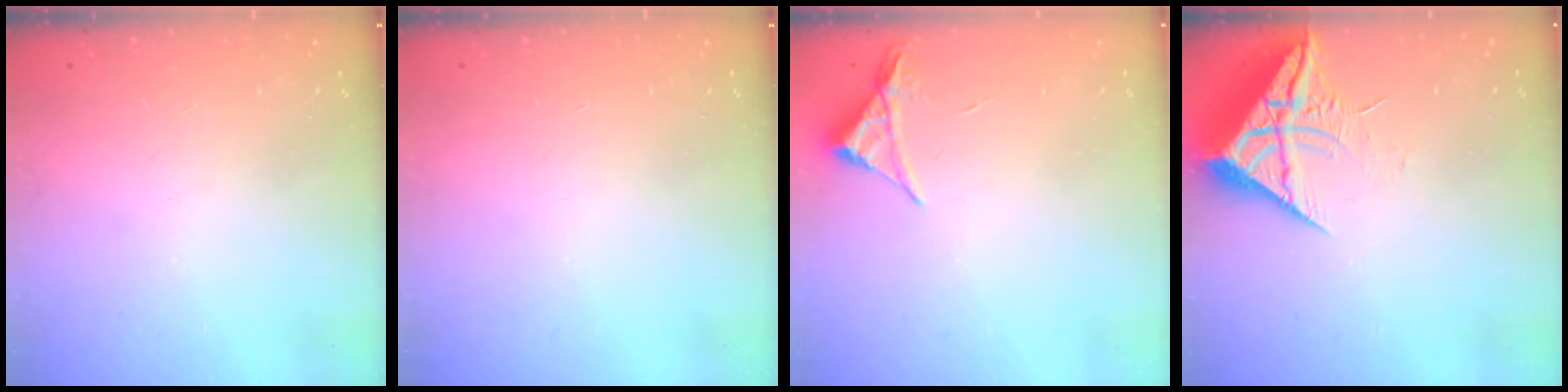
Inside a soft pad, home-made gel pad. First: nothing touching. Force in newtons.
{"total": 0.0}
{"total": 3.4, "press": 3.4, "slide": 0.6}
{"total": 10.0, "press": 9.9, "slide": 1.0}